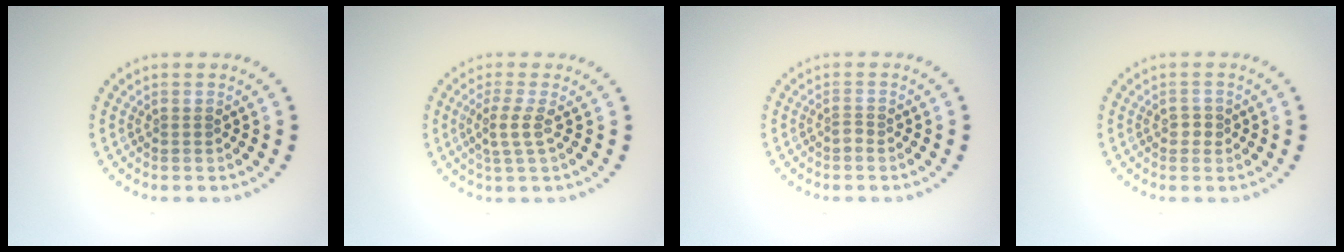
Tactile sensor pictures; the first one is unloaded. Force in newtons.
{"total": 2.1, "press": 1.7, "slide": 1.3}
{"total": 0.9, "press": 0.5, "slide": 0.7}
{"total": 1.1, "press": 1.0, "slide": 0.4}